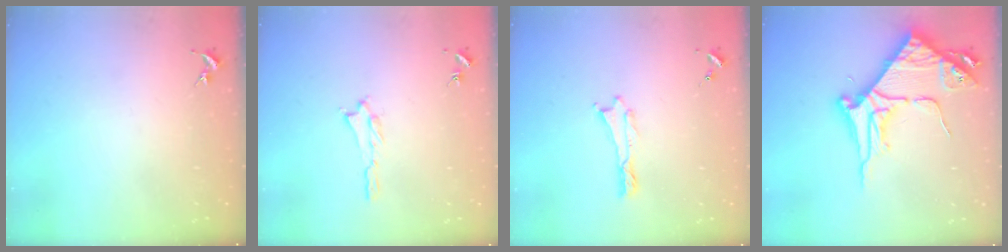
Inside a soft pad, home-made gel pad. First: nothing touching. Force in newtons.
{"total": 1.2, "press": 1.2, "slide": 0.3}
{"total": 0.0}
{"total": 8.9, "press": 8.9, "slide": 0.8}